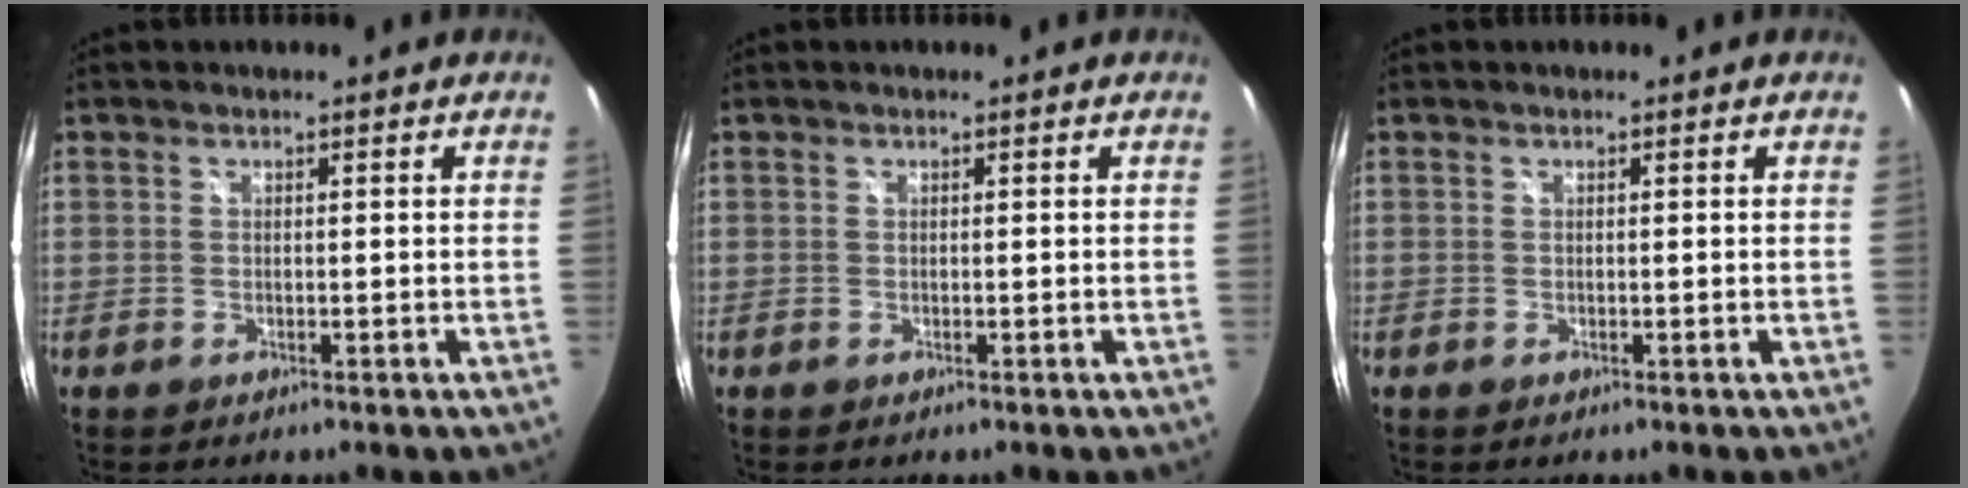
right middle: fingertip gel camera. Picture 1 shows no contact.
{"total": 0.0}
{"total": 0.0}